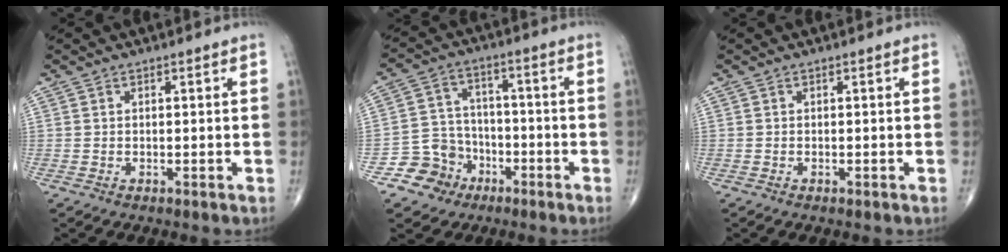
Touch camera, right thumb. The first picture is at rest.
{"total": 8.7, "force": [-4.7, 7.2, 1.3], "torque": [0.016, 0.047, -0.083]}
{"total": 0.0}